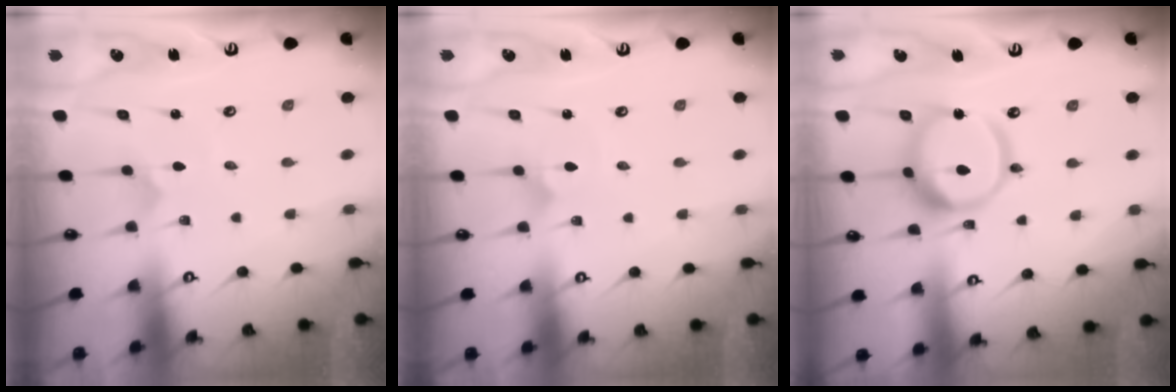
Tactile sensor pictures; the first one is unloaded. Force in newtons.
{"total": 1.5, "press": 1.5, "slide": 0.1}
{"total": 15.6, "press": 15.5, "slide": 1.7}